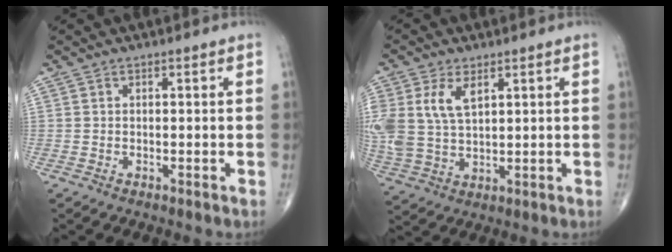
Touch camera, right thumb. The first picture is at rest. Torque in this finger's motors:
{"motor_torque": [0.40, 0.41, 1.14, 0.33, 0.16]}